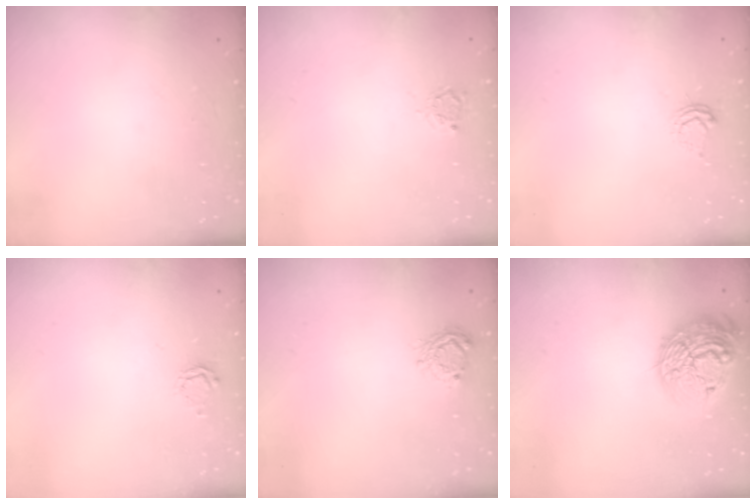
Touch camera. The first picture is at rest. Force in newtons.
{"total": 2.9, "press": 2.9, "slide": 0.3}
{"total": 3.7, "press": 3.7, "slide": 0.5}
{"total": 3.6, "press": 3.6, "slide": 0.4}
{"total": 6.6, "press": 6.6, "slide": 0.5}
{"total": 21.7, "press": 21.6, "slide": 1.8}